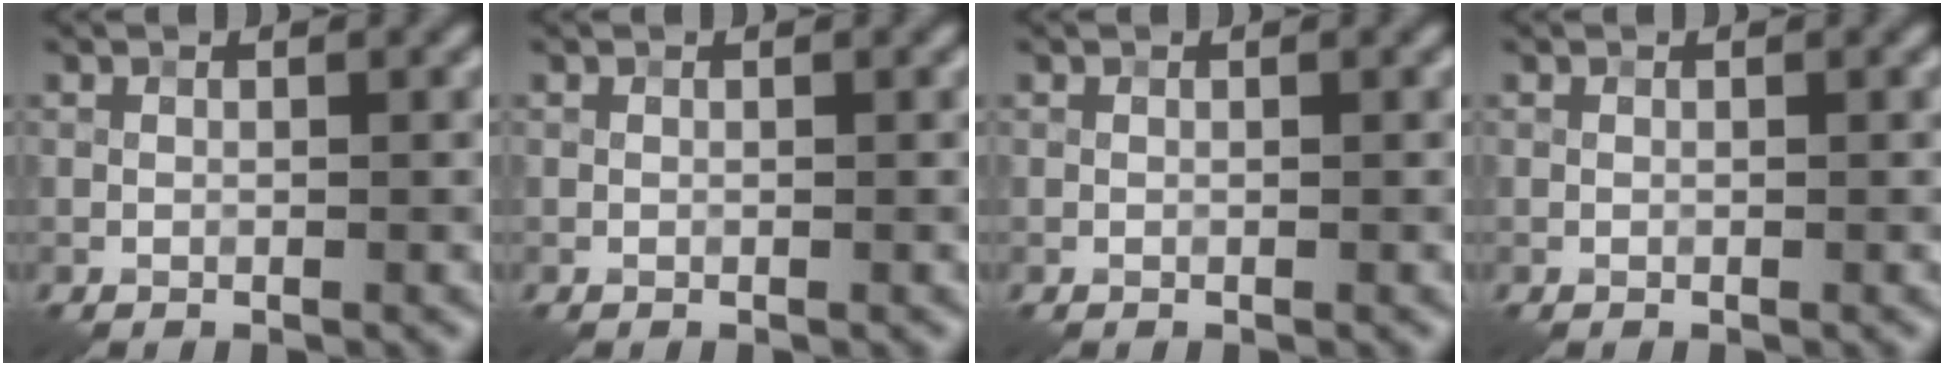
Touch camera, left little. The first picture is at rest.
{"total": 0.0}
{"total": 0.0}
{"total": 0.0}